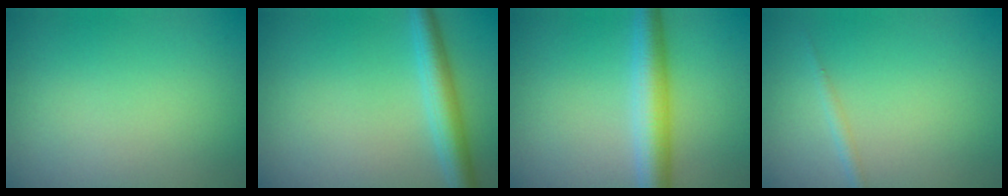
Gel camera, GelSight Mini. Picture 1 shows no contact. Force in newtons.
{"total": 3.6, "press": 3.6, "slide": 0.1}
{"total": 4.9, "press": 4.9, "slide": 0.1}
{"total": 0.9, "press": 0.9, "slide": 0.1}